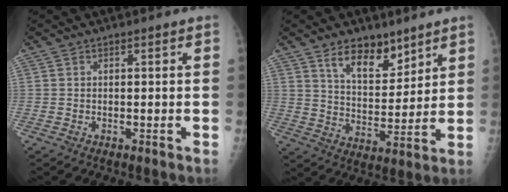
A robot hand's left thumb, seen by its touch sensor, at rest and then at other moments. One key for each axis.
{"total": 10.1, "fx": 7.0, "fy": 5.1, "fz": 5.3, "tx": -0.057, "ty": -0.054, "tz": 0.127}